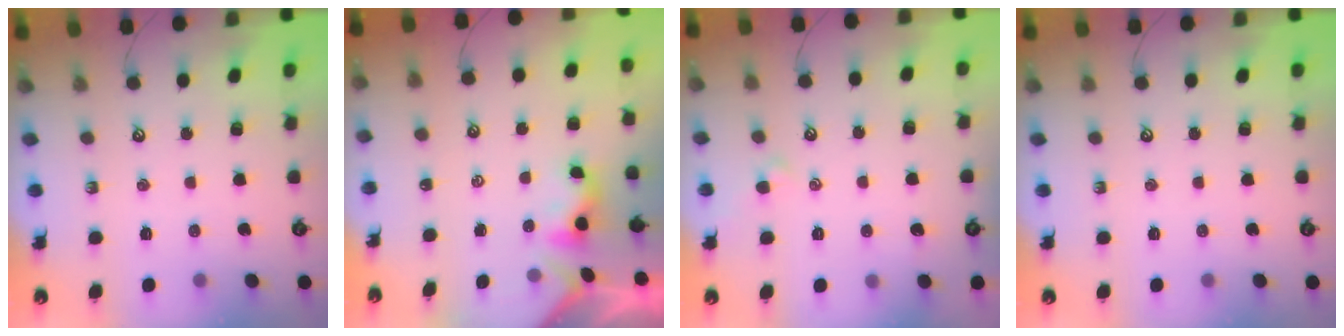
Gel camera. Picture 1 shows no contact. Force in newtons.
{"total": 0.9, "press": 0.9, "slide": 0.3}
{"total": 2.1, "press": 2.0, "slide": 0.4}
{"total": 0.0}